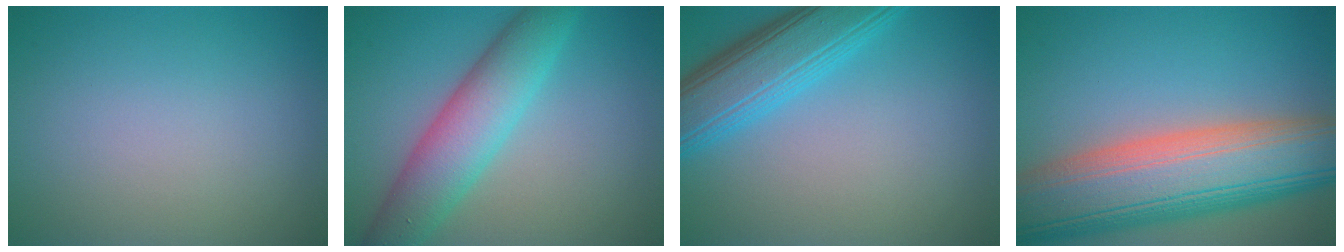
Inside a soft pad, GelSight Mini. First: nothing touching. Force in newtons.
{"total": 6.6, "press": 6.6, "slide": 0.2}
{"total": 6.8, "press": 6.8, "slide": 0.2}
{"total": 14.2, "press": 14.1, "slide": 1.2}